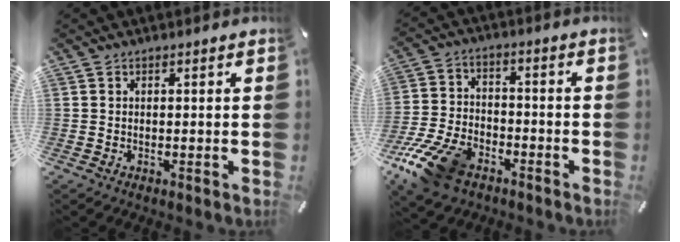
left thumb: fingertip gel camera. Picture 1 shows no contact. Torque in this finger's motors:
{"motor_torque": [-0.16, 2.89, 0.52, 0.48, 0.30]}